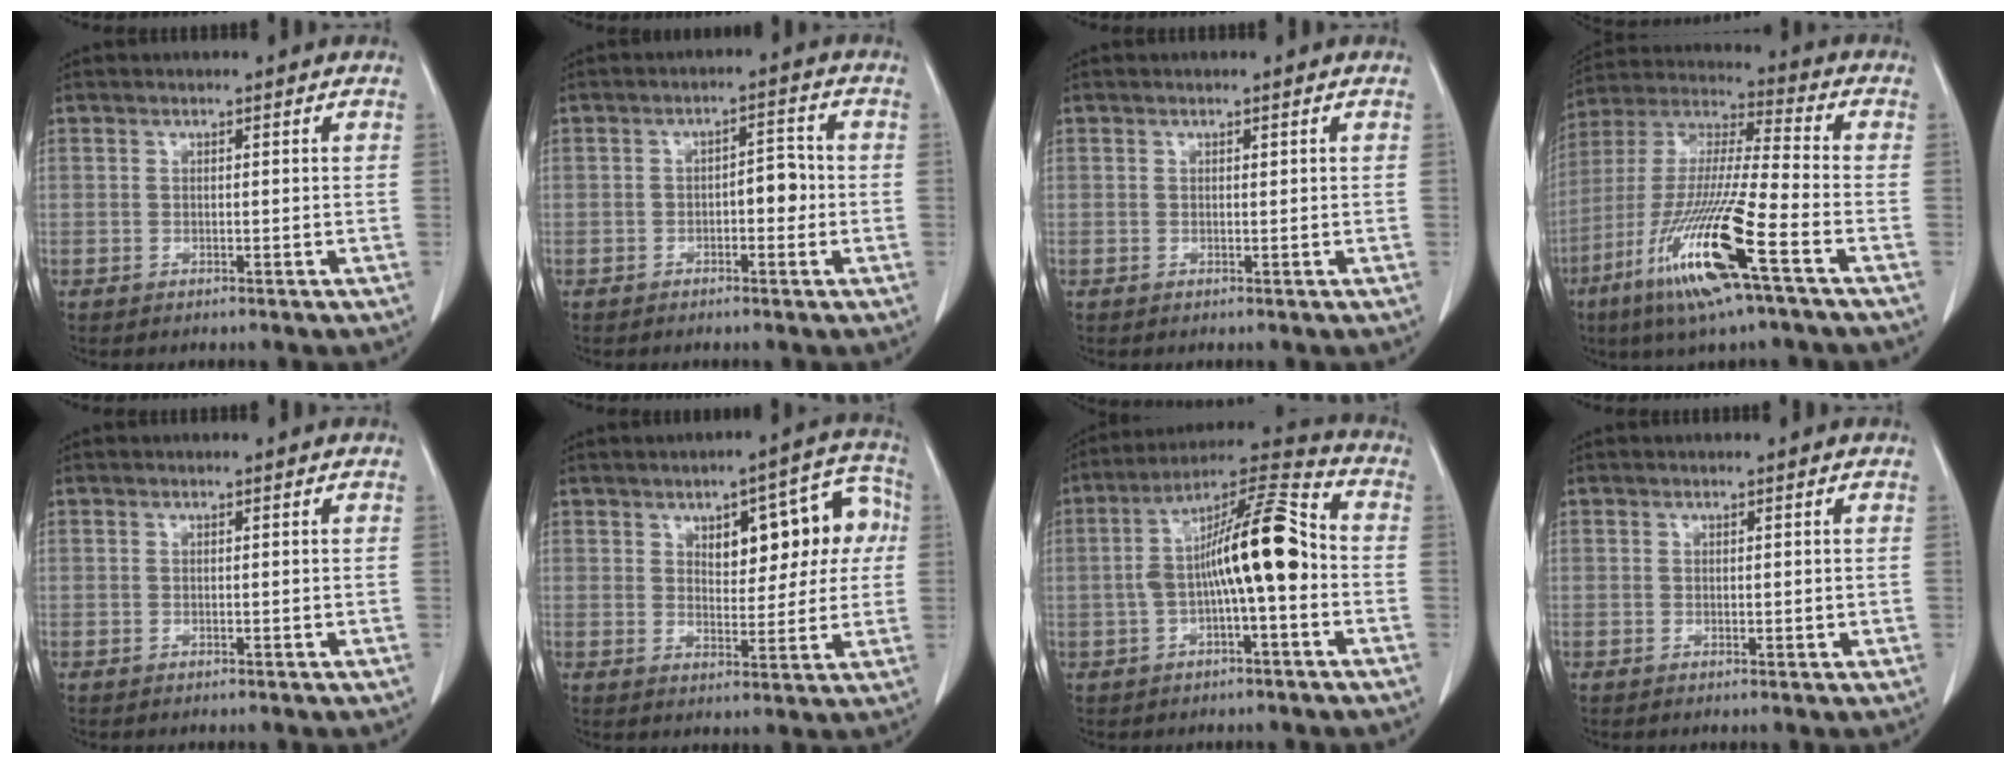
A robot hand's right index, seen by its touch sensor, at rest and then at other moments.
{"total": 3.7, "force": [-0.8, 1.7, 3.2], "torque": [-0.041, 0.012, -0.012]}
{"total": 0.0}
{"total": 18.5, "force": [-8.6, 0.7, 16.4], "torque": [-0.356, -0.039, -0.169]}
{"total": 0.0}
{"total": 10.7, "force": [2.7, 4.9, 9.2], "torque": [-0.102, 0.034, 0.037]}
{"total": 13.4, "force": [-1.1, 2.5, 13.1], "torque": [-0.226, 0.037, -0.019]}
{"total": 0.8, "force": [0.2, 0.5, 0.6], "torque": [-0.008, -0.002, 0.004]}